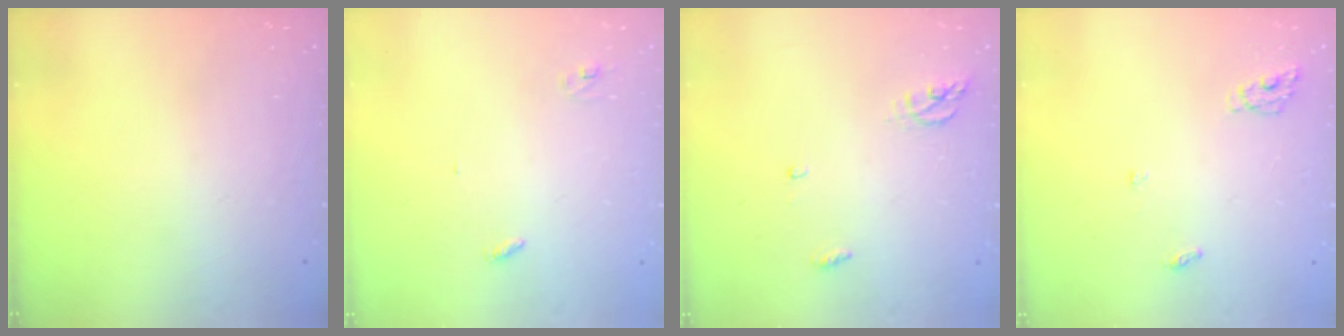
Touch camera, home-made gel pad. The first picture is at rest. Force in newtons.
{"total": 2.8, "press": 2.8, "slide": 0.2}
{"total": 4.0, "press": 3.9, "slide": 0.4}
{"total": 5.0, "press": 5.0, "slide": 0.3}